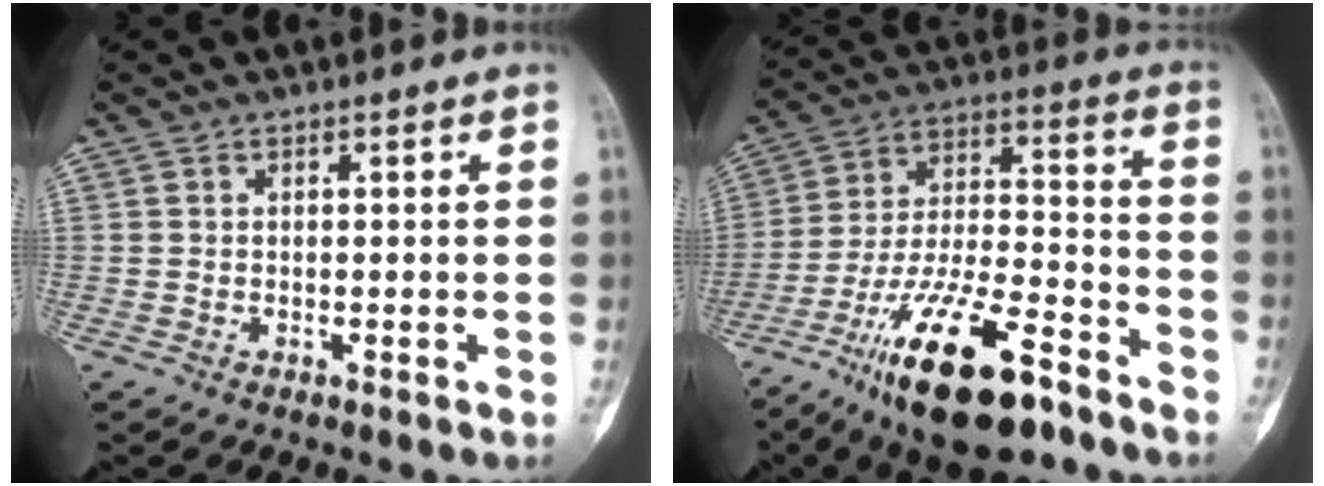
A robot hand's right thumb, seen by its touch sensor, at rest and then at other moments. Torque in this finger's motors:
{"motor_torque": [0.72, 0.59, 1.76, -1.02, 0.20]}